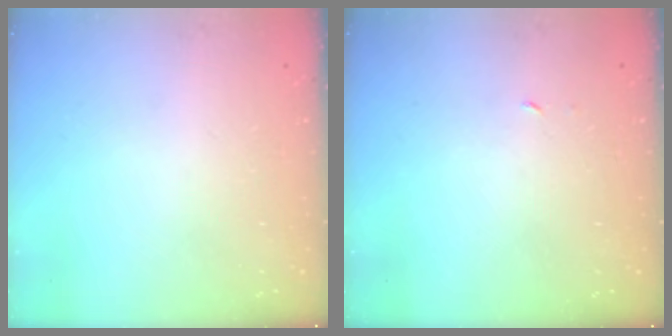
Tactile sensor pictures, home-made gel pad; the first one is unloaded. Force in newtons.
{"total": 1.8, "press": 1.8, "slide": 0.1}